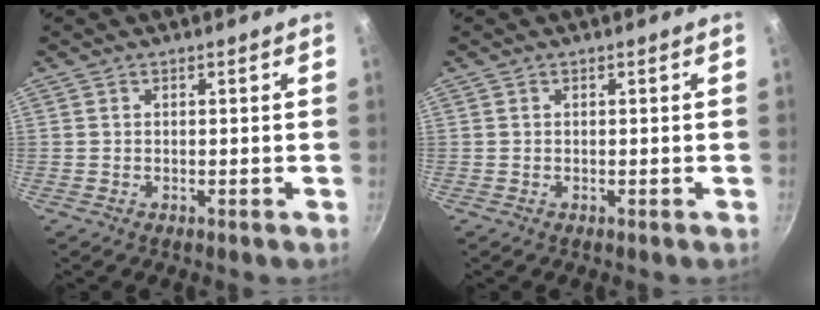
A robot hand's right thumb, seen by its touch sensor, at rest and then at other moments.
{"total": 0.0}